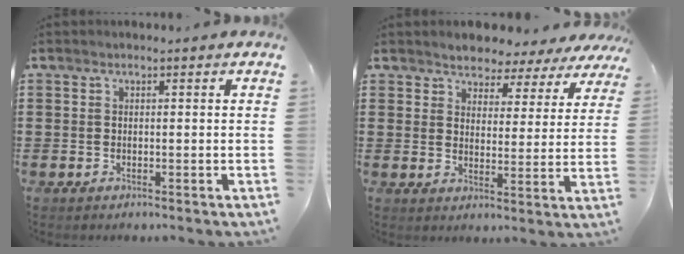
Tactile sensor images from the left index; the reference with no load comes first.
{"total": 4.0, "force": [3.9, 0.9, -0.3], "torque": [-0.020, -0.024, 0.065]}